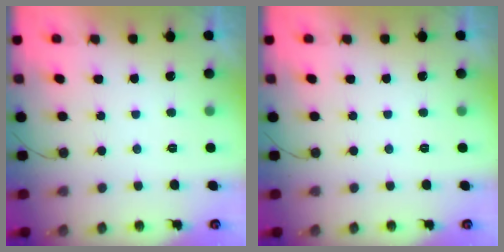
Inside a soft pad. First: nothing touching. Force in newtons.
{"total": 0.0}